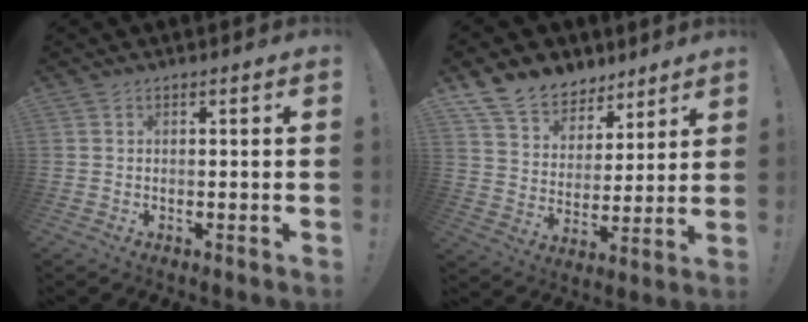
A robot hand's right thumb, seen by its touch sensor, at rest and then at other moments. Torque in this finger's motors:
{"motor_torque": [-0.05, 0.38, 0.26, 0.21, 0.02]}